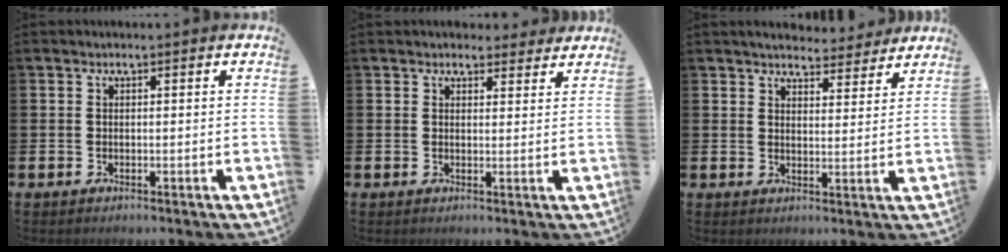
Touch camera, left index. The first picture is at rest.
{"total": 2.6, "force": [2.4, 0.9, -0.1], "torque": [0.004, -0.011, 0.043]}
{"total": 4.4, "force": [4.3, 0.7, 0.3], "torque": [-0.011, -0.030, 0.076]}